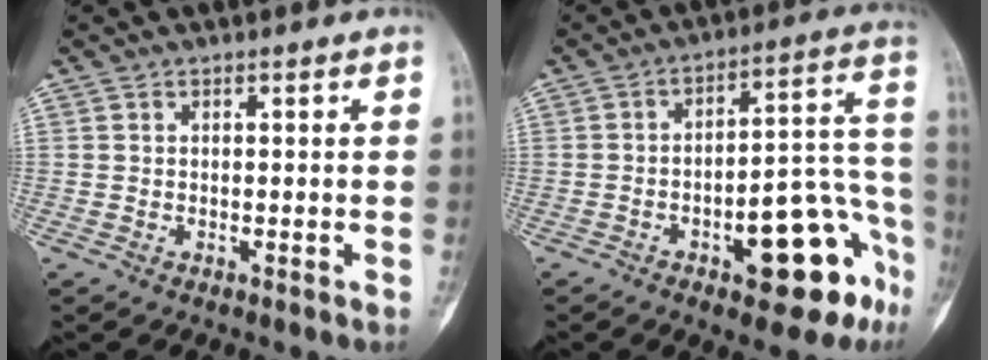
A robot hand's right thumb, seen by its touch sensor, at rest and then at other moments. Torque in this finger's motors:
{"motor_torque": [1.71, 1.25, 0.88, -0.97, 0.23]}